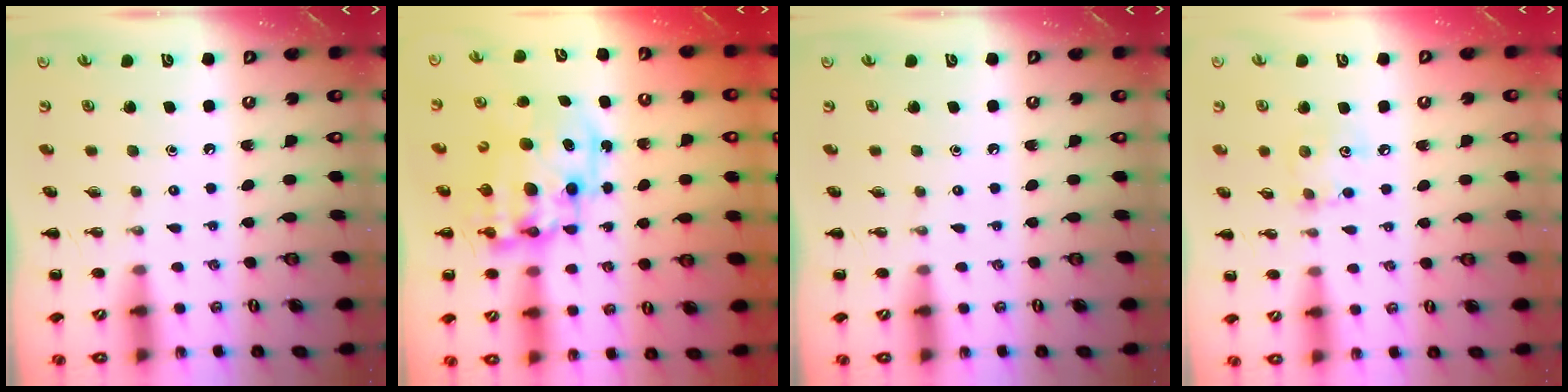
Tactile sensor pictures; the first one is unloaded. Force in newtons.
{"total": 13.2, "press": 12.9, "slide": 2.8}
{"total": 0.0}
{"total": 6.2, "press": 6.2, "slide": 0.8}